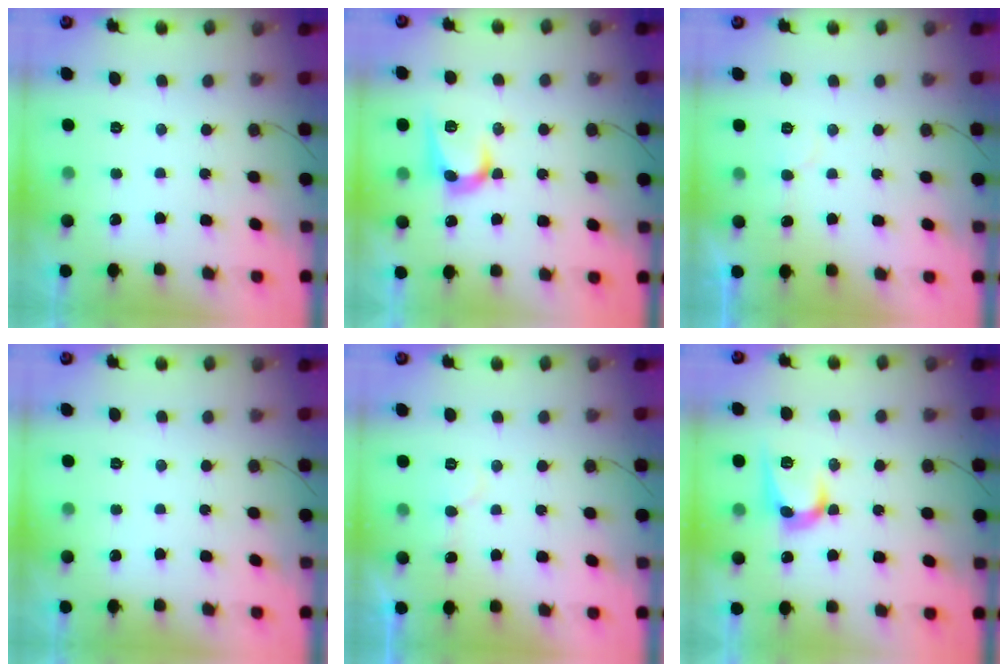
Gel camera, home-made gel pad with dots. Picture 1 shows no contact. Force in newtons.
{"total": 9.8, "press": 9.8, "slide": 0.7}
{"total": 5.5, "press": 5.5, "slide": 0.3}
{"total": 0.0}
{"total": 7.2, "press": 7.2, "slide": 0.4}
{"total": 10.1, "press": 10.0, "slide": 0.7}